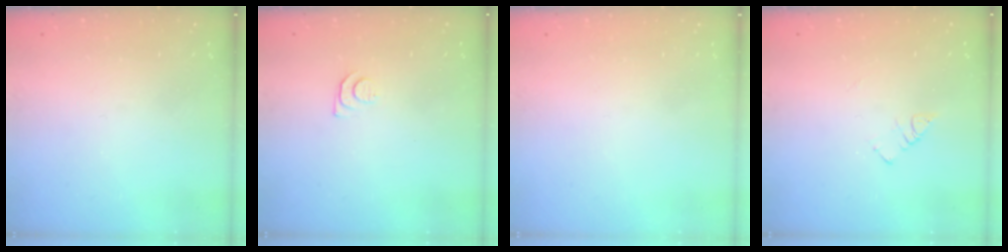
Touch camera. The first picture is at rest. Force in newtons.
{"total": 5.4, "press": 5.4, "slide": 0.7}
{"total": 1.5, "press": 1.5, "slide": 0.1}
{"total": 4.0, "press": 4.0, "slide": 0.4}